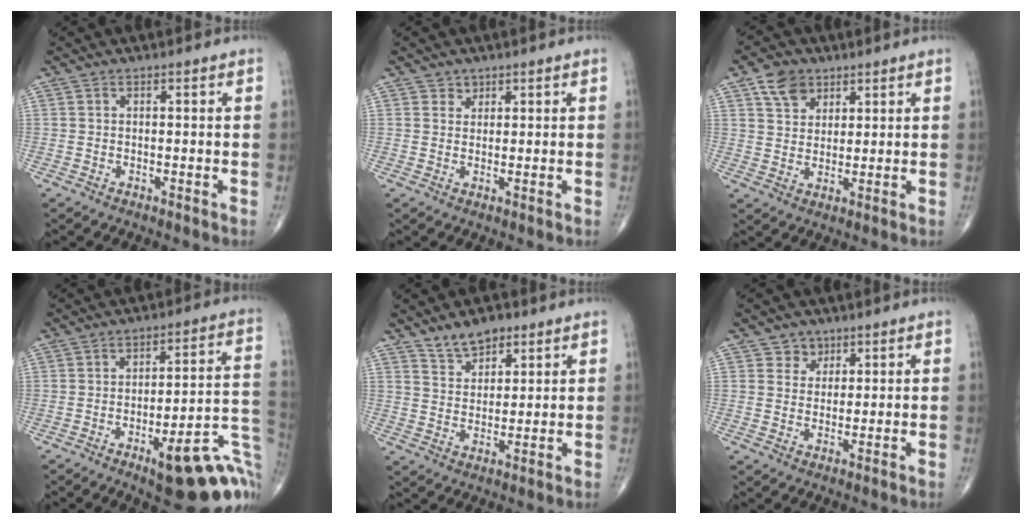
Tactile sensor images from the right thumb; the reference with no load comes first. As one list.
[{"total": 1.8, "force": [1.1, 1.4, 0.1], "torque": [0.015, -0.005, 0.011]}, {"total": 6.9, "force": [3.6, 5.2, 2.6], "torque": [-0.021, -0.016, 0.063]}, {"total": 20.4, "force": [-8.2, 6.3, 17.6], "torque": [-0.150, 0.047, -0.091]}, {"total": 6.8, "force": [4.8, 3.7, 3.1], "torque": [-0.027, -0.030, 0.087]}, {"total": 3.4, "force": [2.0, 2.8, 0.4], "torque": [0.015, -0.010, 0.028]}]